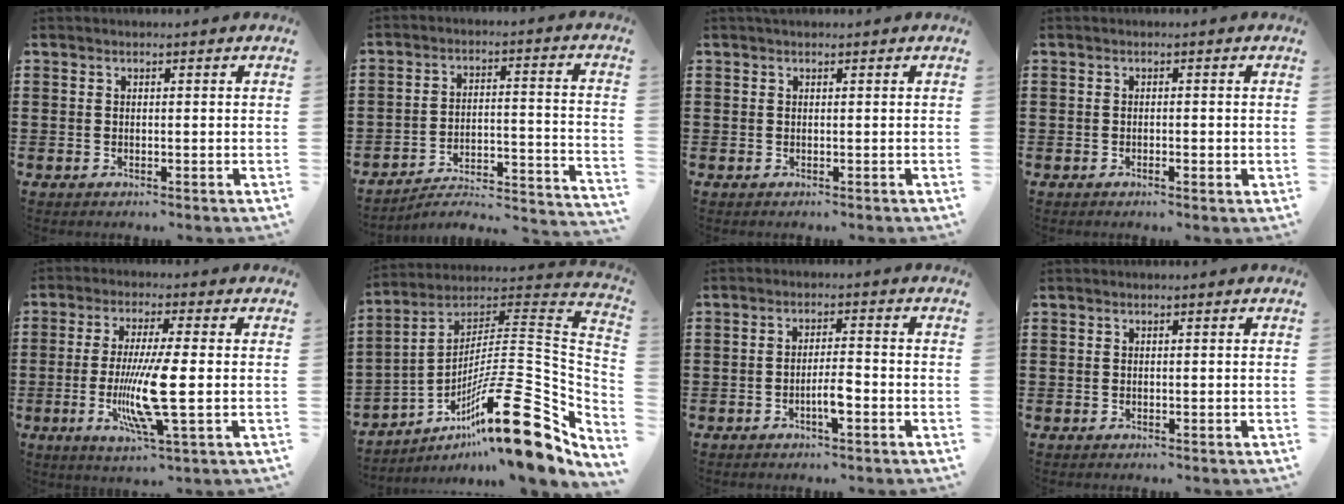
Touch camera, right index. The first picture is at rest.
{"total": 2.8, "force": [-2.4, 0.3, 1.4], "torque": [-0.036, -0.018, -0.060]}
{"total": 0.0}
{"total": 1.0, "force": [-0.3, 0.2, 0.9], "torque": [-0.016, -0.003, -0.005]}
{"total": 10.1, "force": [-1.7, 1.0, 9.9], "torque": [-0.201, -0.022, -0.036]}
{"total": 21.8, "force": [-10.7, 5.0, 18.3], "torque": [-0.283, 0.020, -0.185]}
{"total": 3.9, "force": [-1.6, 0.8, 3.5], "torque": [-0.067, 0.002, -0.032]}
{"total": 0.0}